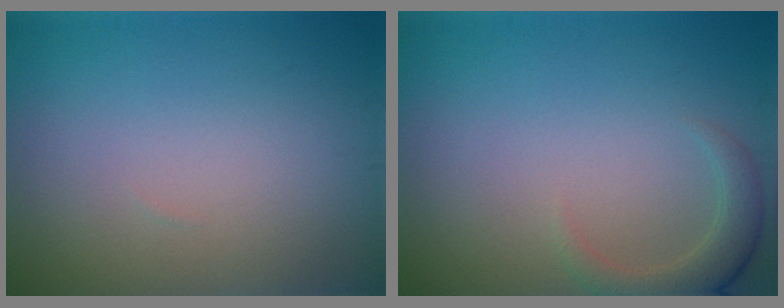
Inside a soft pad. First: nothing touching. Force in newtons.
{"total": 2.7, "press": 2.6, "slide": 0.5}